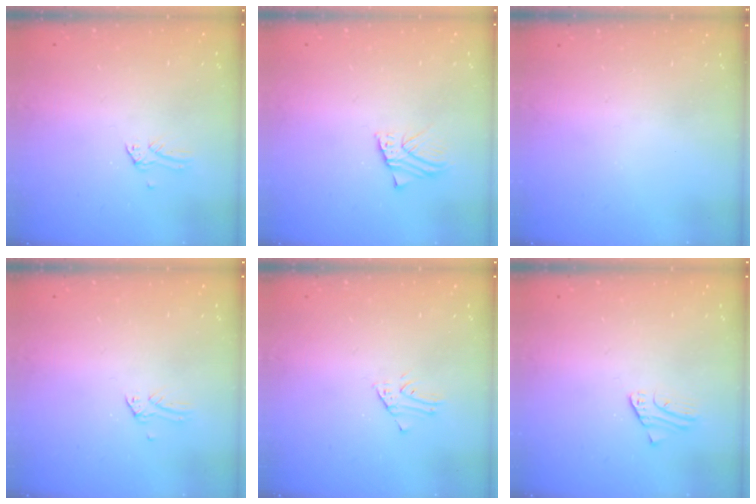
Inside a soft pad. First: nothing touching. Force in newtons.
{"total": 2.2, "press": 2.2, "slide": 0.0}
{"total": 0.0}
{"total": 0.0}
{"total": 1.7, "press": 1.7, "slide": 0.2}
{"total": 1.5, "press": 1.5, "slide": 0.1}